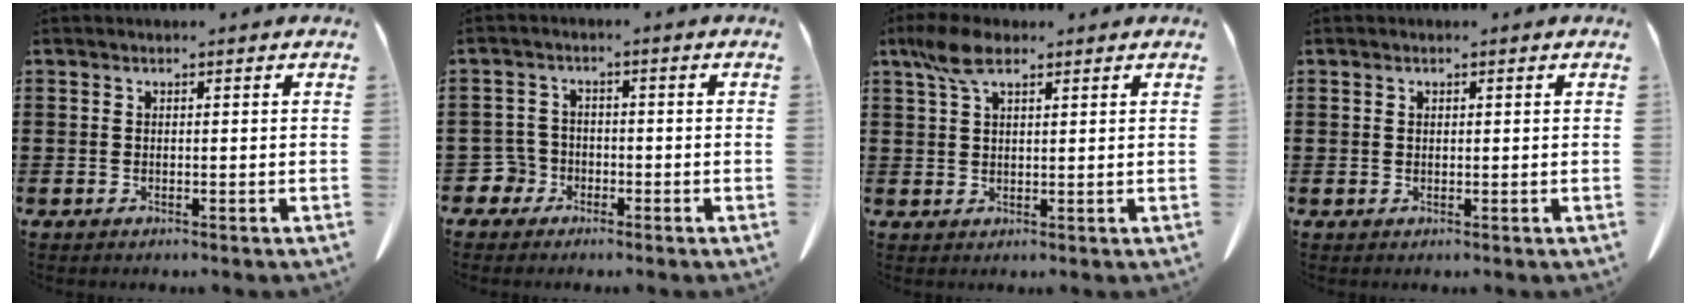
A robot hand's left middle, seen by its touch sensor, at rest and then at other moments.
{"total": 3.6, "force": [-2.0, 2.8, 1.0], "torque": [-0.050, -0.005, -0.046]}
{"total": 5.5, "force": [3.1, 2.1, 4.1], "torque": [-0.095, 0.003, 0.056]}
{"total": 0.5, "force": [0.4, 0.2, 0.3], "torque": [-0.008, -0.001, 0.009]}